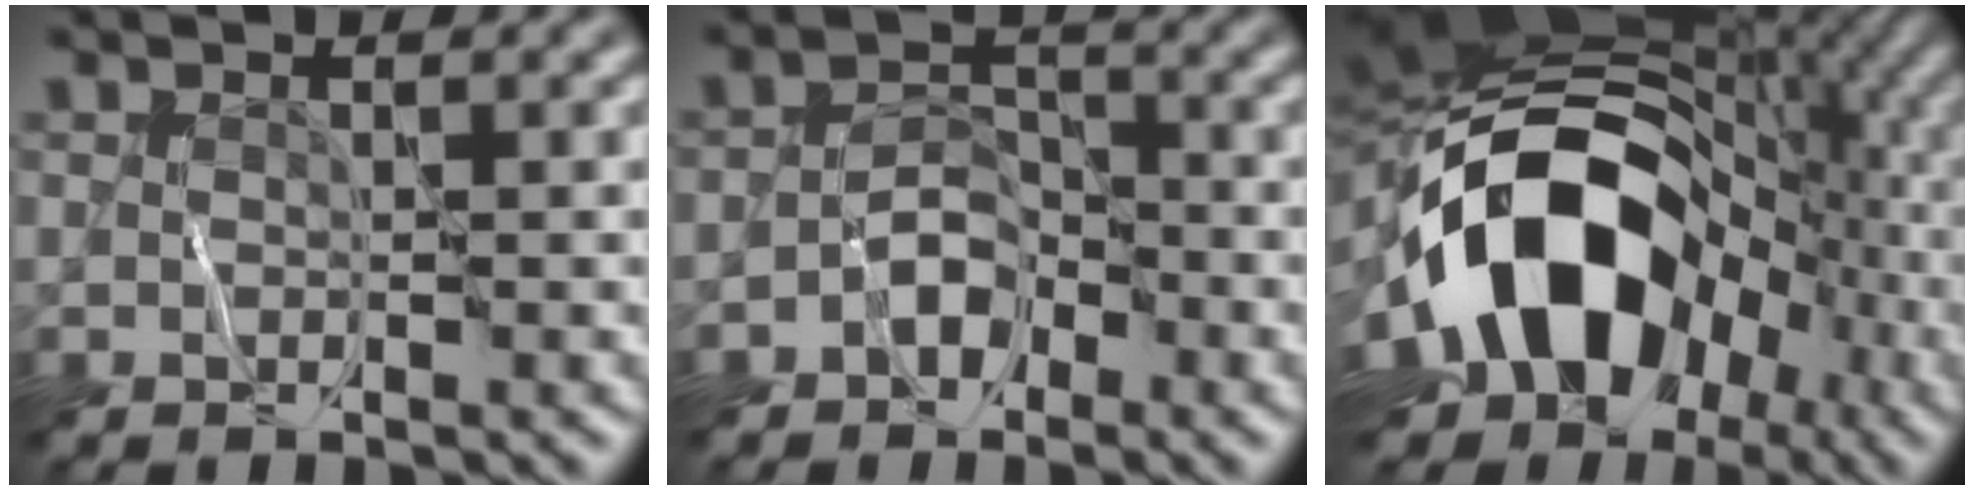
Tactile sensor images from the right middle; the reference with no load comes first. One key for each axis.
{"total": 2.8, "fx": -1.7, "fy": 1.9, "fz": 1.3, "tx": -0.011, "ty": 0.010, "tz": -0.036}
{"total": 16.7, "fx": -3.7, "fy": 11.6, "fz": 11.4, "tx": -0.180, "ty": -0.003, "tz": -0.070}